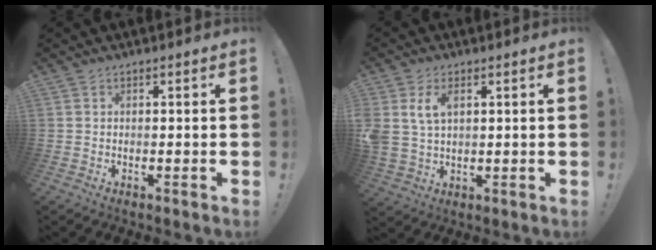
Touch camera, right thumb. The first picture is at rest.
{"total": 7.0, "force": [2.9, 4.4, 4.6], "torque": [-0.095, -0.008, 0.053]}